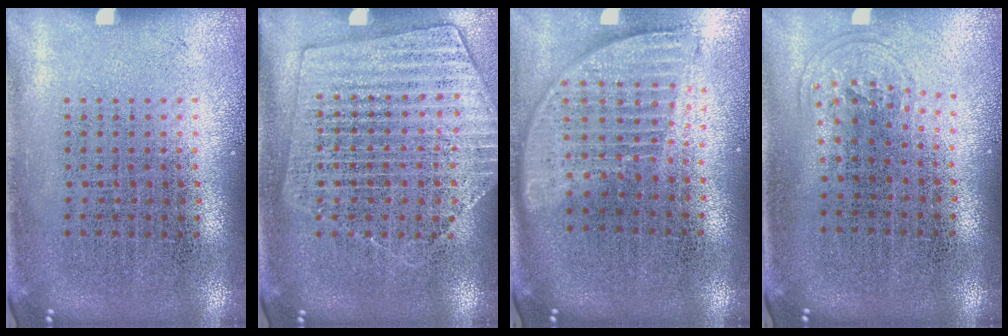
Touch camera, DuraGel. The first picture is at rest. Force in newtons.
{"total": 1.5, "press": 1.5, "slide": 0.2}
{"total": 1.8, "press": 1.5, "slide": 0.9}
{"total": 0.9, "press": 0.6, "slide": 0.7}